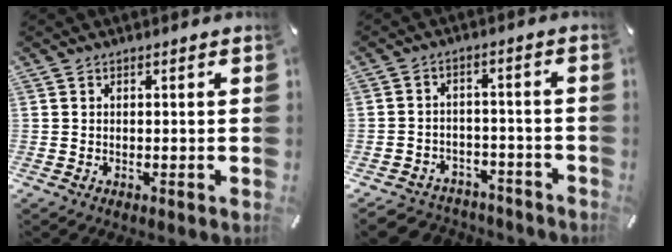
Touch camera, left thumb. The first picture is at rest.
{"total": 4.7, "force": [-3.2, 3.3, 1.2], "torque": [-0.022, 0.016, -0.063]}